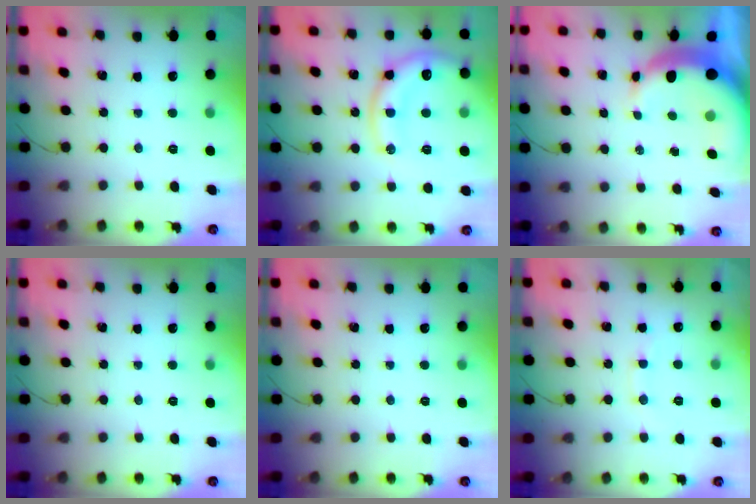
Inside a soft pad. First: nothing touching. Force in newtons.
{"total": 16.9, "press": 16.8, "slide": 1.9}
{"total": 10.3, "press": 10.1, "slide": 1.8}
{"total": 0.0}
{"total": 0.0}
{"total": 7.8, "press": 7.7, "slide": 1.5}